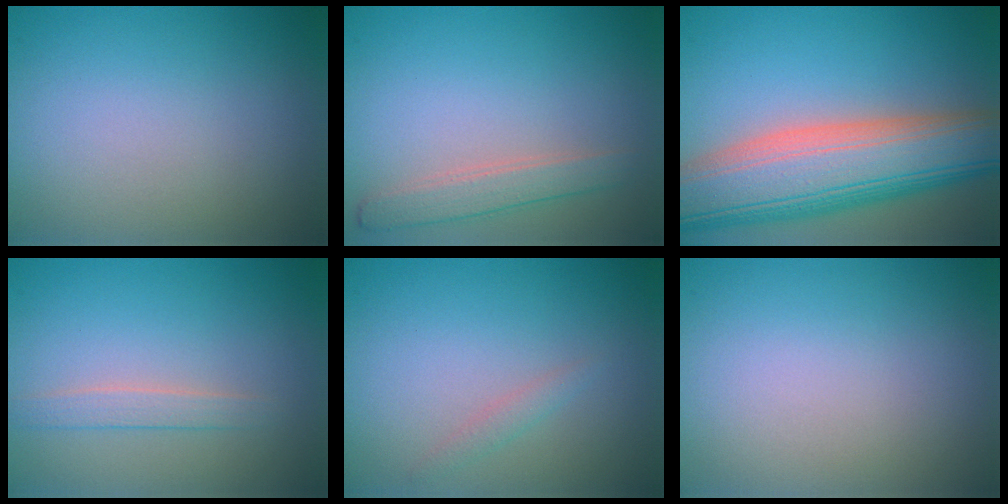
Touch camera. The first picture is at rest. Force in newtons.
{"total": 2.3, "press": 2.3, "slide": 0.1}
{"total": 12.5, "press": 12.5, "slide": 0.8}
{"total": 1.5, "press": 1.5, "slide": 0.1}
{"total": 0.9, "press": 0.9, "slide": 0.1}
{"total": 0.0}